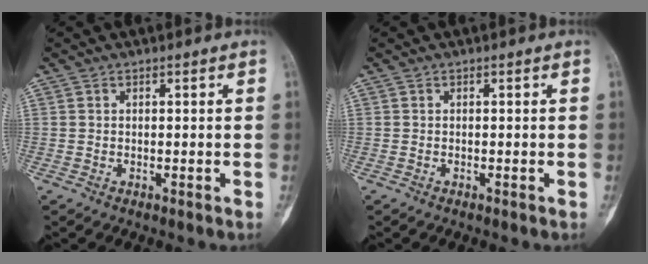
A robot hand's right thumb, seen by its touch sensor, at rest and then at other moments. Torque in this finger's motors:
{"motor_torque": [0.01, -0.21, -0.01, -0.14, 0.04]}